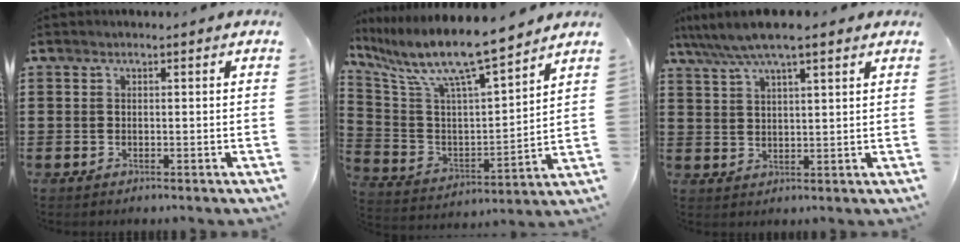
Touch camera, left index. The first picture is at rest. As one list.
[{"total": 10.6, "force": [8.6, 0.8, 6.0], "torque": [-0.152, -0.059, 0.143]}, {"total": 6.5, "force": [5.1, 0.8, 3.9], "torque": [-0.089, -0.012, 0.089]}]